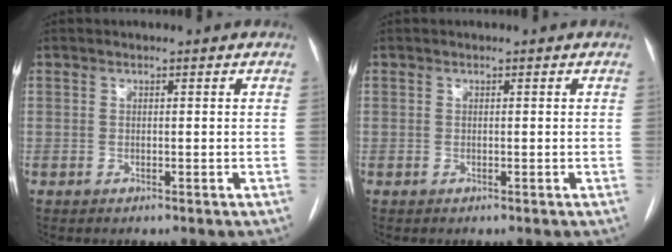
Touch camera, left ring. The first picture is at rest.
{"total": 0.0}